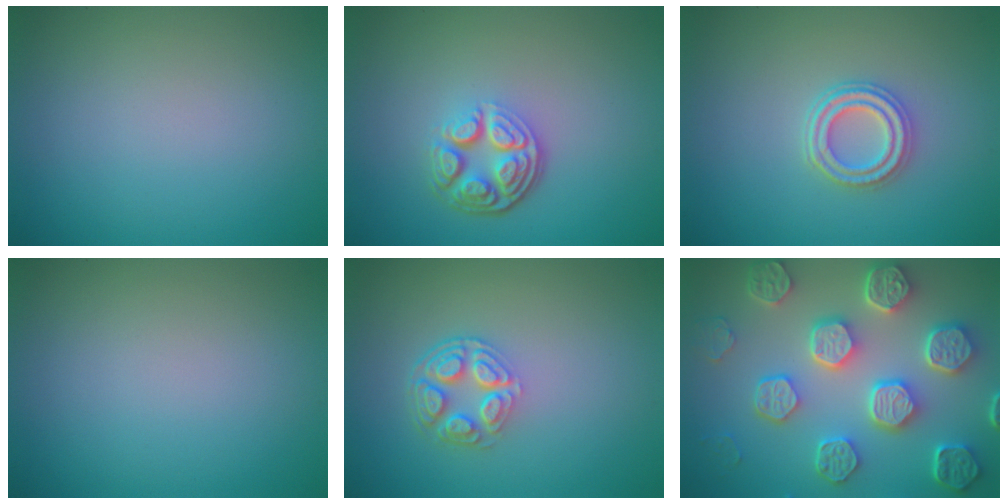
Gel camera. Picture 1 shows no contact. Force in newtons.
{"total": 4.6, "press": 3.4, "slide": 3.1}
{"total": 2.9, "press": 2.5, "slide": 1.4}
{"total": 0.0}
{"total": 4.1, "press": 3.1, "slide": 2.7}
{"total": 8.4, "press": 6.5, "slide": 5.3}